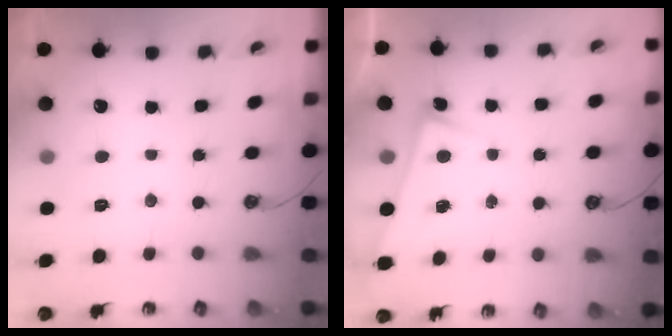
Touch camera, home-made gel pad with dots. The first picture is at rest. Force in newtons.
{"total": 2.8, "press": 2.8, "slide": 0.5}